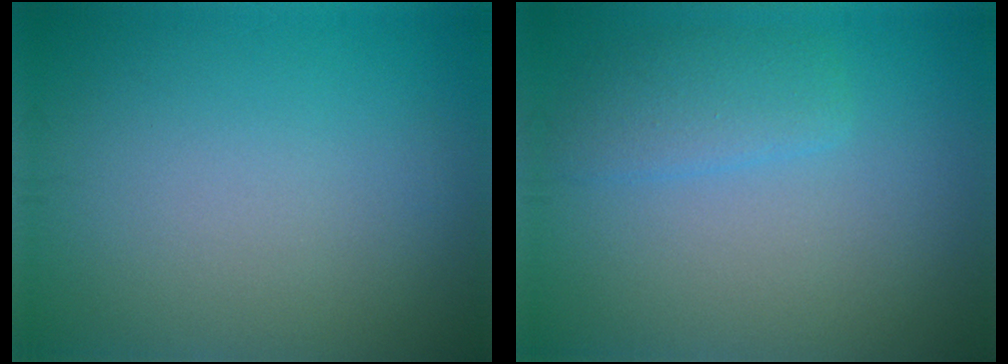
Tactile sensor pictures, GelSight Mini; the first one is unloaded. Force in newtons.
{"total": 2.4, "press": 2.3, "slide": 0.1}